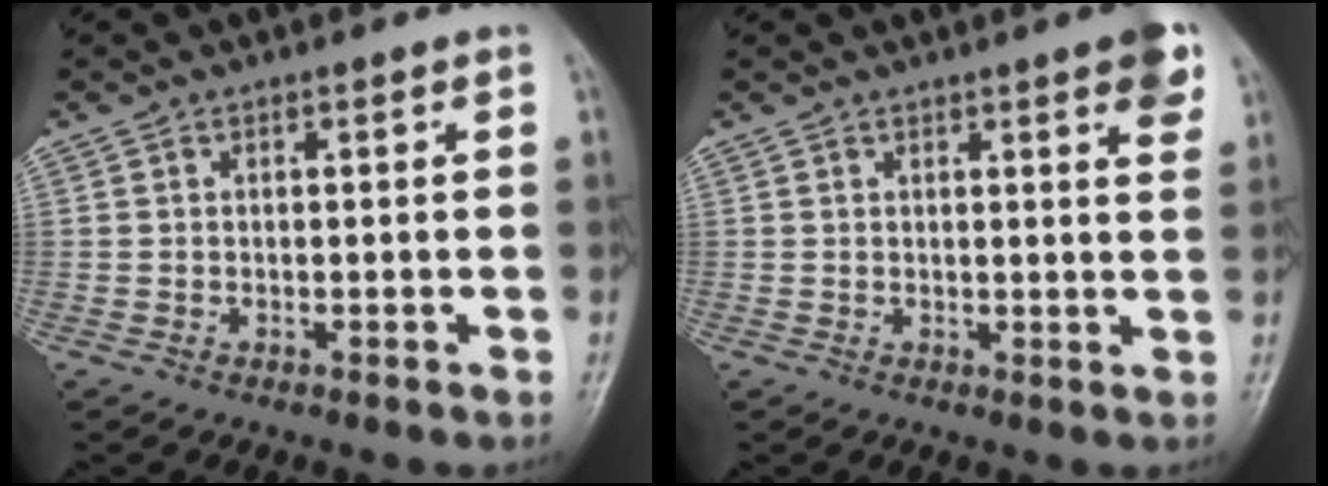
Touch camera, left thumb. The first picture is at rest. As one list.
[{"total": 6.0, "force": [3.2, 1.2, 4.9], "torque": [-0.047, -0.009, 0.036]}]